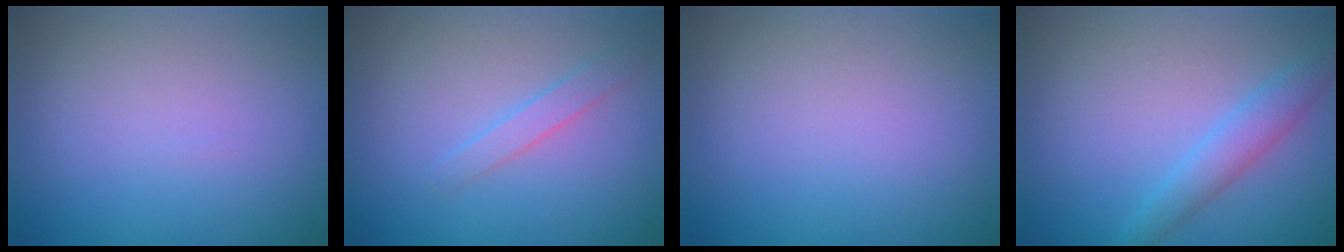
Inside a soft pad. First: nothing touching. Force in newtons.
{"total": 1.4, "press": 1.4, "slide": 0.1}
{"total": 0.0}
{"total": 2.6, "press": 2.6, "slide": 0.1}